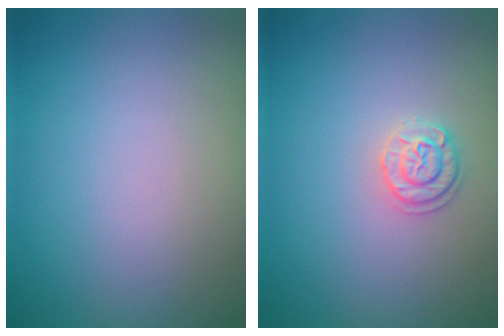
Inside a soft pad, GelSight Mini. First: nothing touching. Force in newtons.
{"total": 1.7, "press": 1.7, "slide": 0.5}